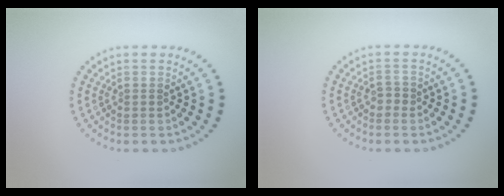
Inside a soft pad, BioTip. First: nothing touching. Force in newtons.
{"total": 1.0, "press": 0.9, "slide": 0.5}